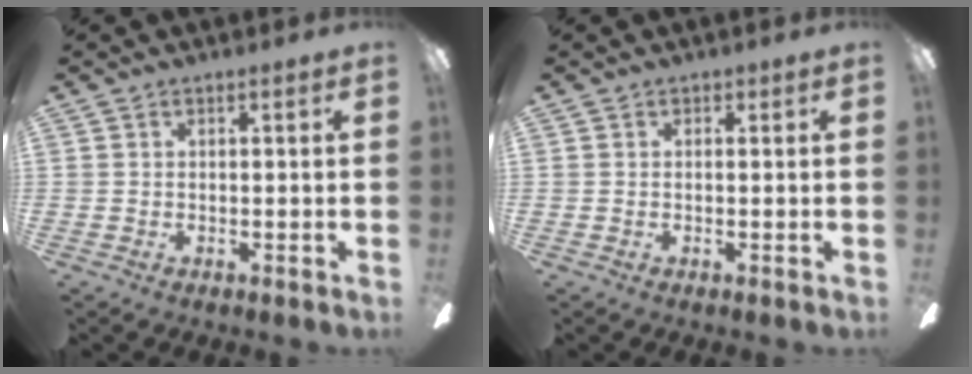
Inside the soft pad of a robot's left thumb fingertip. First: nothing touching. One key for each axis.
{"total": 0.0}